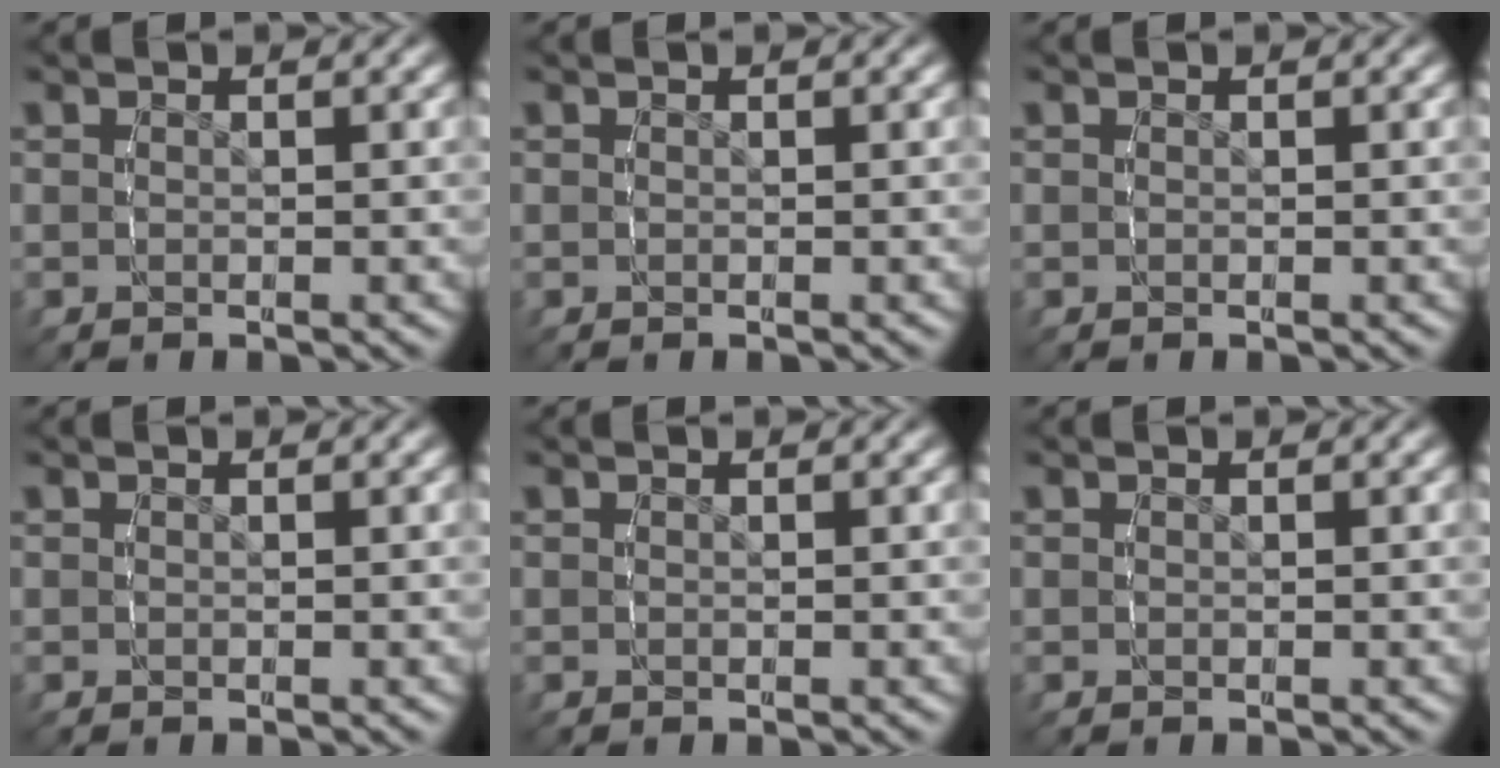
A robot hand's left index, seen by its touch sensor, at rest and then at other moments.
{"total": 0.0}
{"total": 0.0}
{"total": 0.0}
{"total": 0.0}
{"total": 0.0}